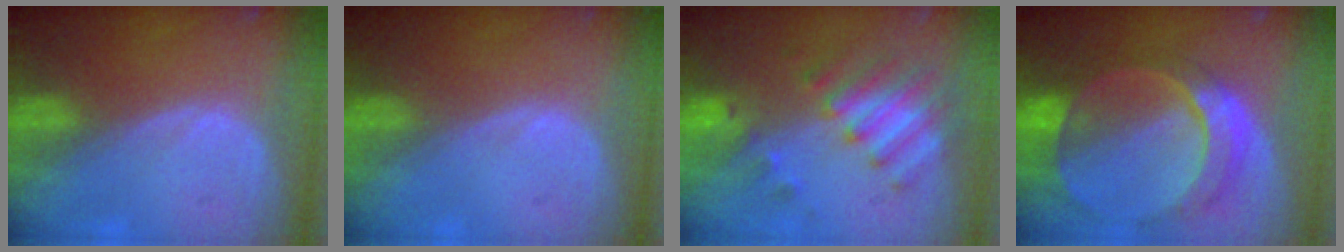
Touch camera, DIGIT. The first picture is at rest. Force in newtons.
{"total": 0.0}
{"total": 8.3, "press": 7.3, "slide": 3.9}
{"total": 9.7, "press": 8.3, "slide": 4.9}